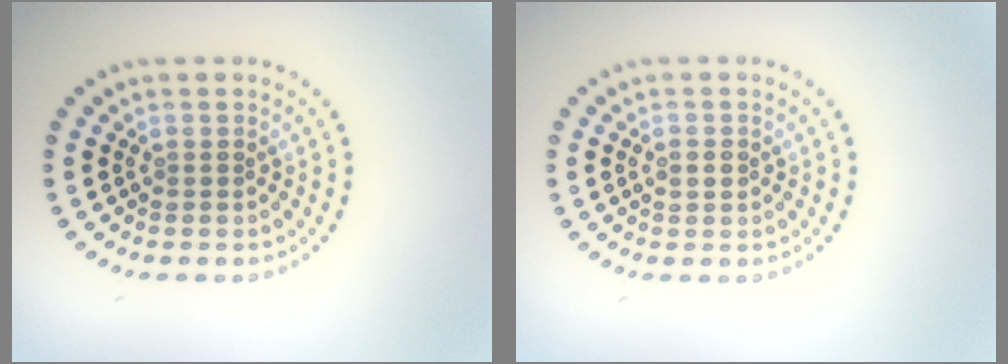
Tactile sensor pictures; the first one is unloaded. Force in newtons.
{"total": 0.8, "press": 0.8, "slide": 0.0}